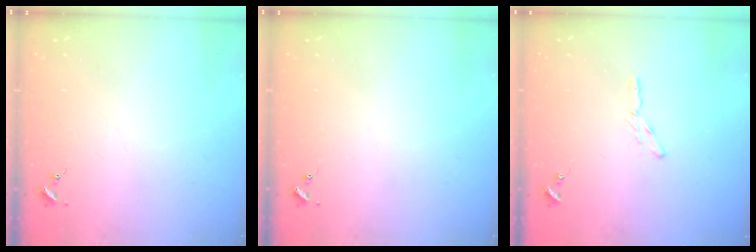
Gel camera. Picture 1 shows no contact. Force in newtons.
{"total": 0.0}
{"total": 3.0, "press": 3.0, "slide": 0.3}